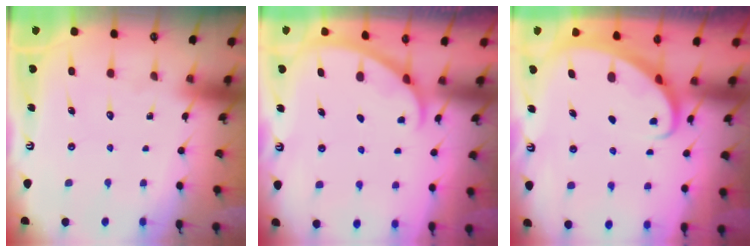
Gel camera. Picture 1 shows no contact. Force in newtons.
{"total": 1.5, "press": 1.5, "slide": 0.2}
{"total": 2.7, "press": 2.6, "slide": 0.2}